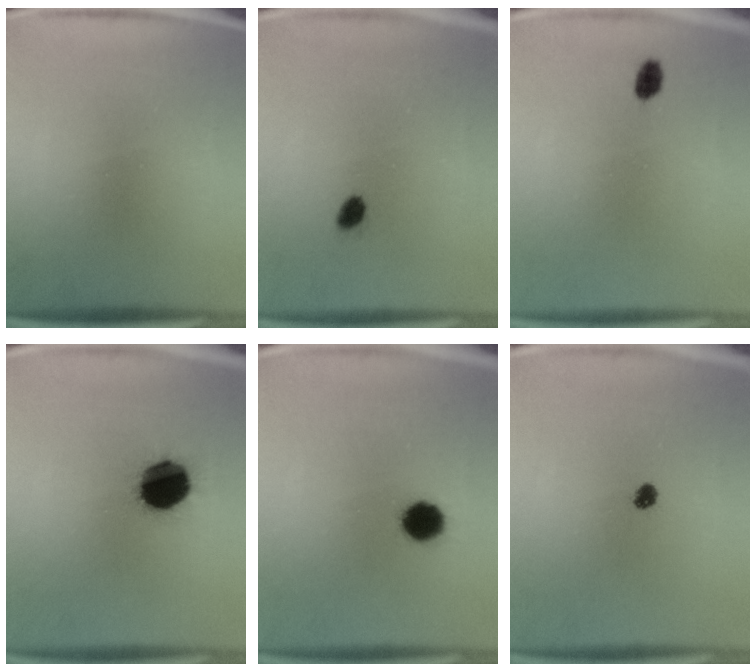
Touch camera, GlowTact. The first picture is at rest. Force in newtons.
{"total": 2.0}
{"total": 2.1}
{"total": 14.9}
{"total": 6.6}
{"total": 1.9}